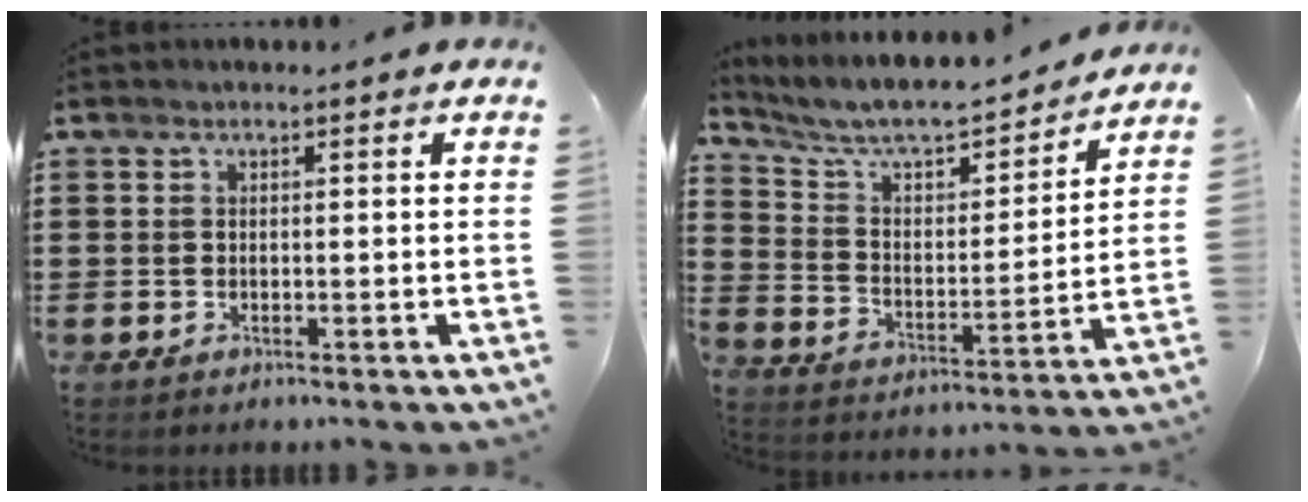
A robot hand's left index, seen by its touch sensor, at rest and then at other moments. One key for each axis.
{"total": 7.0, "fx": 6.4, "fy": 1.5, "fz": 2.6, "tx": -0.081, "ty": -0.046, "tz": 0.104}